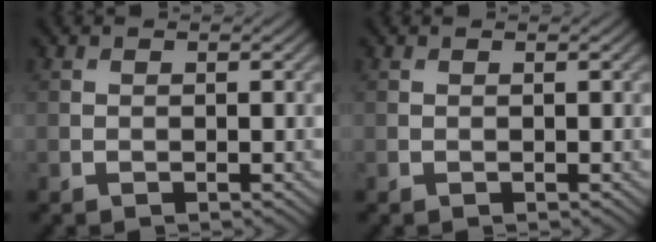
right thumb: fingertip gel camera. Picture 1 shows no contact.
{"total": 0.0}